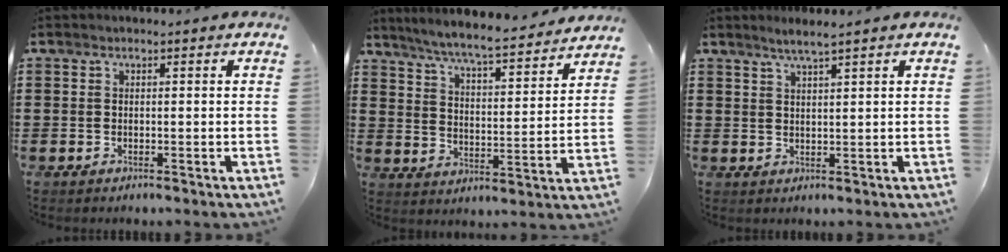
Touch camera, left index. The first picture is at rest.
{"total": 6.4, "force": [6.0, -0.5, 2.2], "torque": [-0.067, -0.042, 0.099]}
{"total": 2.4, "force": [1.9, -0.2, 1.4], "torque": [-0.030, 0.002, 0.035]}